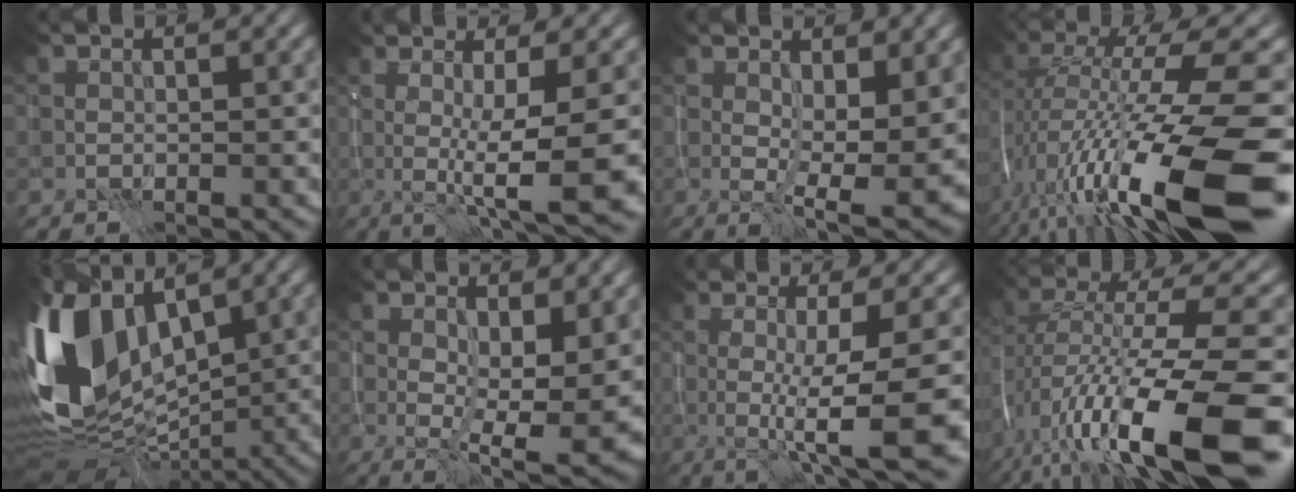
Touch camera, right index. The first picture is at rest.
{"total": 9.7, "force": [-1.2, 1.8, 9.4], "torque": [-0.128, -0.002, -0.004]}
{"total": 8.5, "force": [1.0, 2.7, 8.0], "torque": [-0.125, -0.012, 0.029]}
{"total": 16.4, "force": [-3.8, 4.2, 15.4], "torque": [-0.266, 0.009, -0.056]}
{"total": 13.6, "force": [1.7, 8.5, 10.5], "torque": [-0.232, 0.008, 0.019]}
{"total": 9.6, "force": [1.4, 3.3, 8.9], "torque": [-0.138, -0.012, 0.038]}
{"total": 10.8, "force": [-1.7, 2.0, 10.5], "torque": [-0.128, -0.002, -0.011]}
{"total": 15.4, "force": [-4.9, 4.2, 14.0], "torque": [-0.249, 0.007, -0.073]}